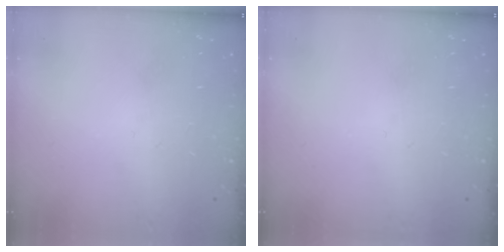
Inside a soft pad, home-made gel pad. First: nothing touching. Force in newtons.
{"total": 0.0}